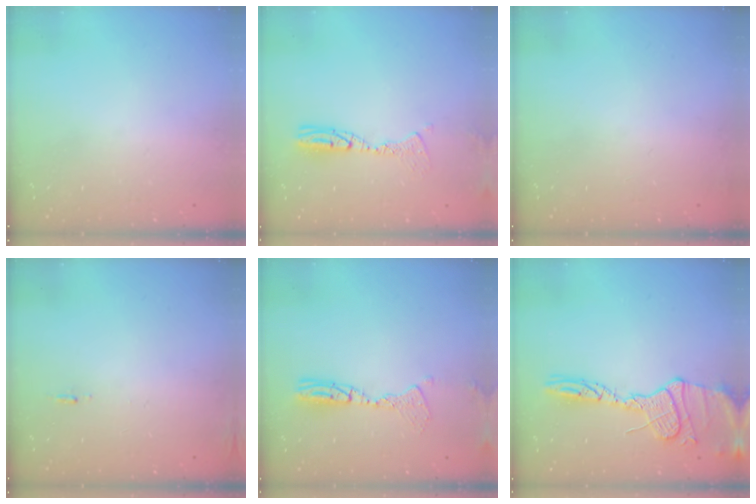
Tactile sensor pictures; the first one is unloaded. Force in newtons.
{"total": 9.6, "press": 9.5, "slide": 1.9}
{"total": 2.8, "press": 2.2, "slide": 1.7}
{"total": 5.6, "press": 5.3, "slide": 1.8}
{"total": 10.0, "press": 9.7, "slide": 2.6}
{"total": 14.8, "press": 14.8, "slide": 1.1}